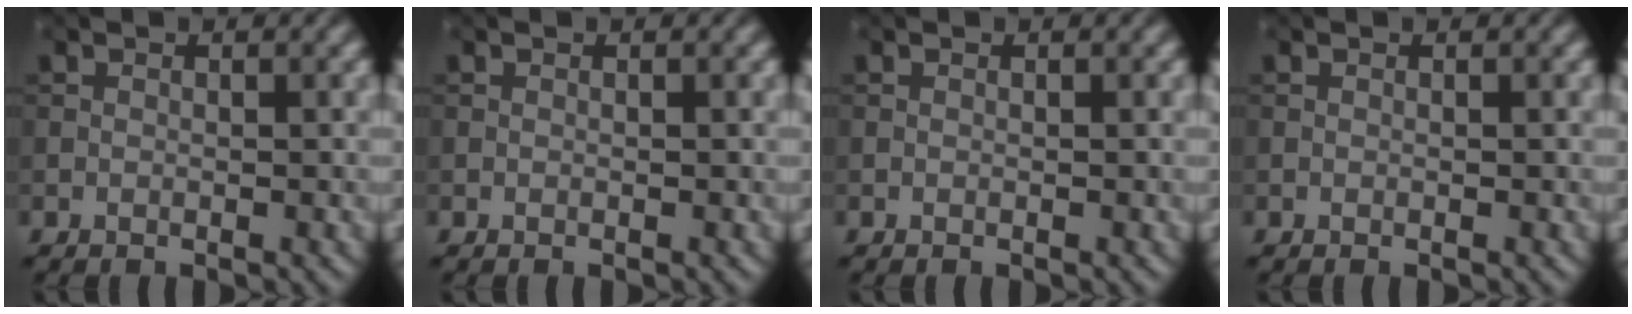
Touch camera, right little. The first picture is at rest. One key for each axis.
{"total": 0.0}
{"total": 0.0}
{"total": 0.0}